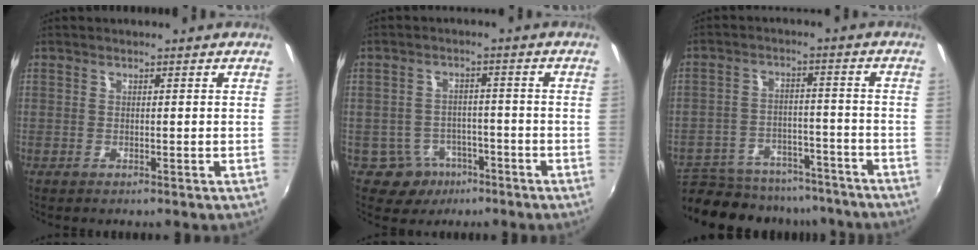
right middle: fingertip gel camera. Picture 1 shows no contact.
{"total": 5.8, "force": [-3.5, 4.5, 0.8], "torque": [-0.023, 0.015, -0.045]}
{"total": 20.6, "force": [-17.5, 7.9, 7.5], "torque": [-0.171, 0.000, -0.238]}